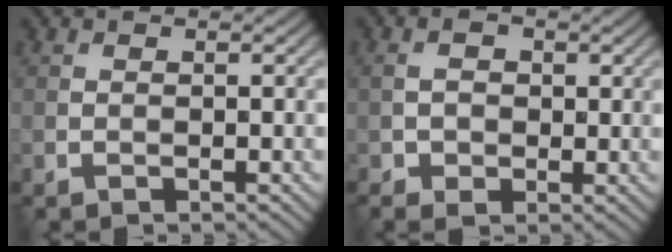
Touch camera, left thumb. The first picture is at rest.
{"total": 3.2, "force": [-0.2, 2.3, 2.2], "torque": [-0.046, 0.000, 0.003]}